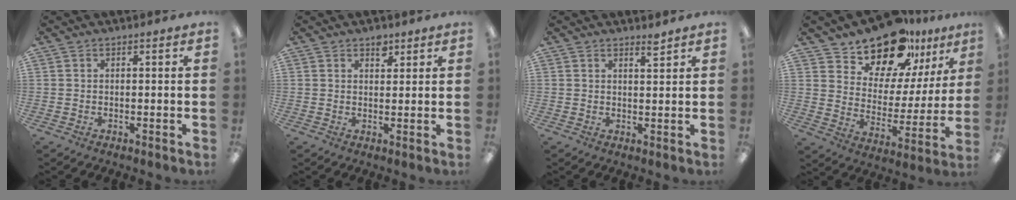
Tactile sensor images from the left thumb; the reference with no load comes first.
{"total": 3.0, "force": [2.2, 1.7, 1.1], "torque": [0.008, -0.013, 0.034]}
{"total": 2.6, "force": [2.4, 0.4, 1.0], "torque": [-0.007, -0.015, 0.040]}
{"total": 17.6, "force": [14.8, 7.9, 5.4], "torque": [-0.093, -0.117, 0.266]}